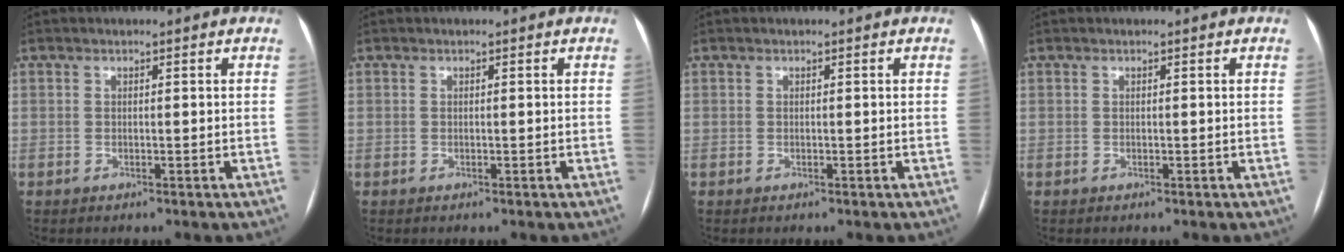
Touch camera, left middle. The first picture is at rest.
{"total": 0.0}
{"total": 0.0}
{"total": 0.0}